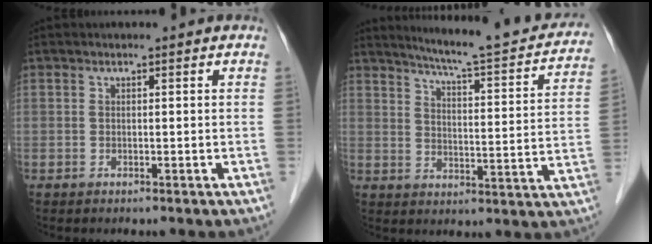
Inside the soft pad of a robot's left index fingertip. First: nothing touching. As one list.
[{"total": 19.4, "force": [17.6, 1.4, 8.1], "torque": [-0.112, -0.034, 0.220]}]